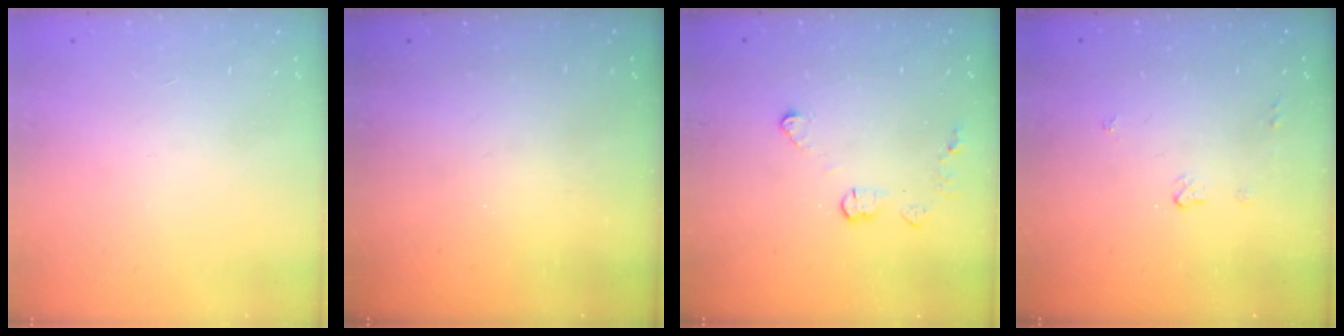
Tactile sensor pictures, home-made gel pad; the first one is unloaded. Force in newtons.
{"total": 0.0}
{"total": 4.5, "press": 4.5, "slide": 0.4}
{"total": 3.6, "press": 3.6, "slide": 0.1}